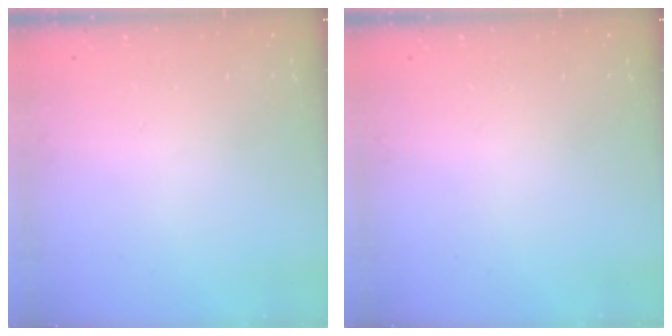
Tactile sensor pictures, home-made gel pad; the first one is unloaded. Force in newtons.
{"total": 0.0}